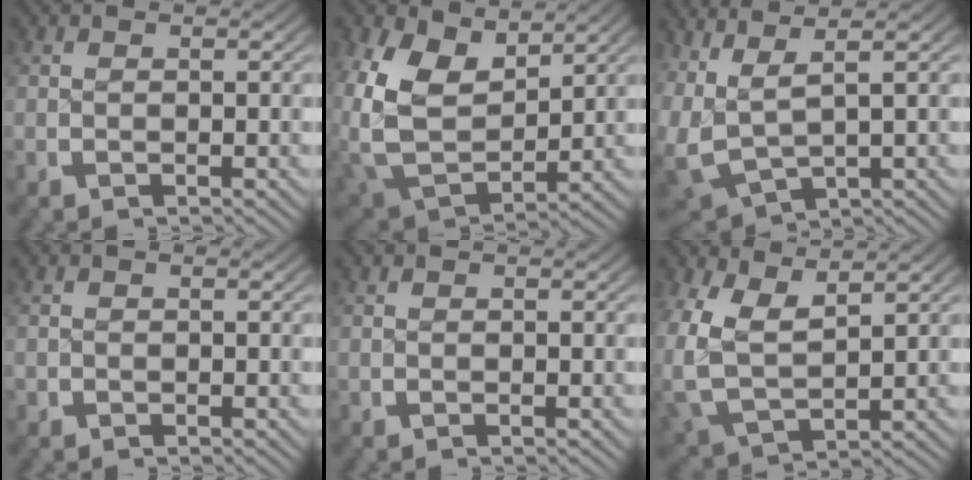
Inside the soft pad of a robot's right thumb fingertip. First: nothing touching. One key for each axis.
{"total": 9.0, "fx": 0.9, "fy": 6.3, "fz": 6.3, "tx": -0.163, "ty": -0.047, "tz": 0.040}
{"total": 9.0, "fx": 1.0, "fy": 6.7, "fz": 5.9, "tx": -0.162, "ty": -0.041, "tz": 0.042}
{"total": 0.6, "fx": -0.3, "fy": 0.6, "fz": 0.0, "tx": -0.002, "ty": -0.003, "tz": -0.006}
{"total": 0.0}
{"total": 6.7, "fx": 0.8, "fy": 5.1, "fz": 4.3, "tx": -0.130, "ty": -0.045, "tz": 0.039}